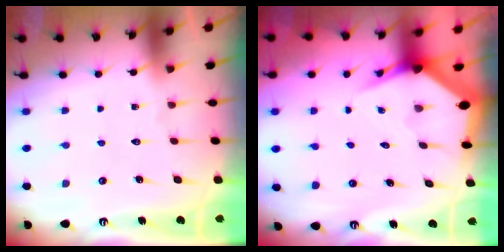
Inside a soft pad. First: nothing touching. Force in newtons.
{"total": 3.8, "press": 3.8, "slide": 0.4}